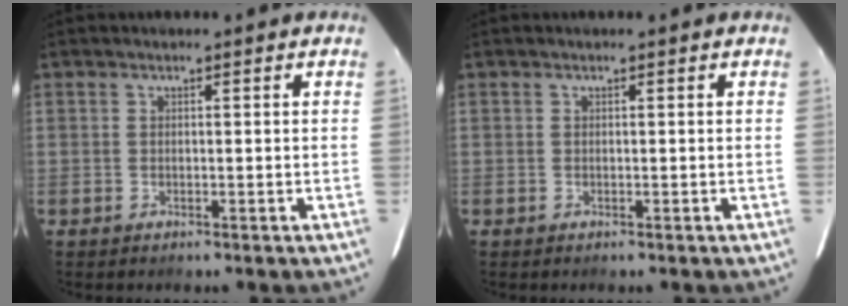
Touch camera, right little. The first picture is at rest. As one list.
[{"total": 0.0}]